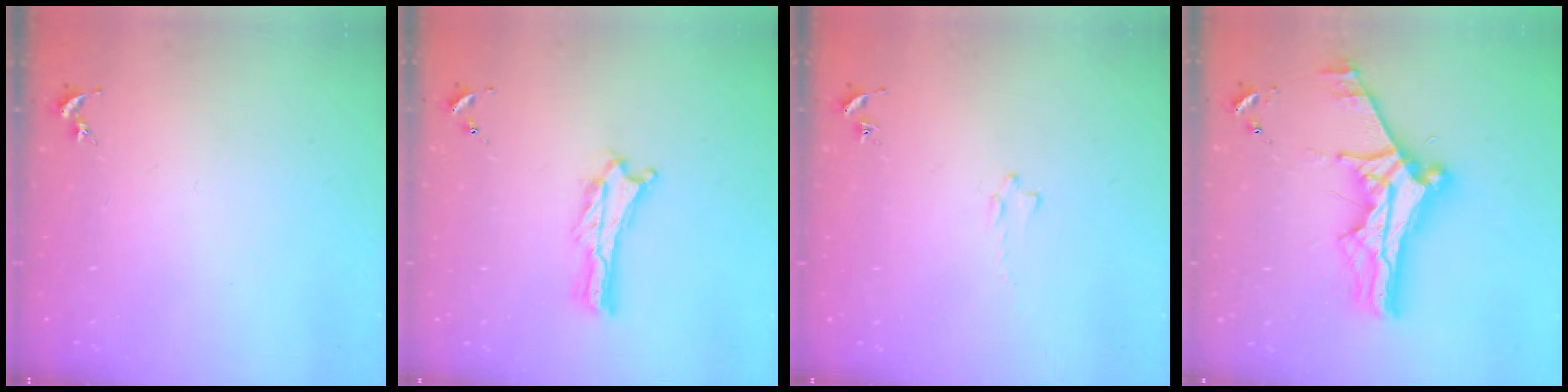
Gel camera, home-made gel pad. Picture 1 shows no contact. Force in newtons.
{"total": 1.3, "press": 1.3, "slide": 0.3}
{"total": 0.8, "press": 0.7, "slide": 0.2}
{"total": 11.4, "press": 11.4, "slide": 1.1}